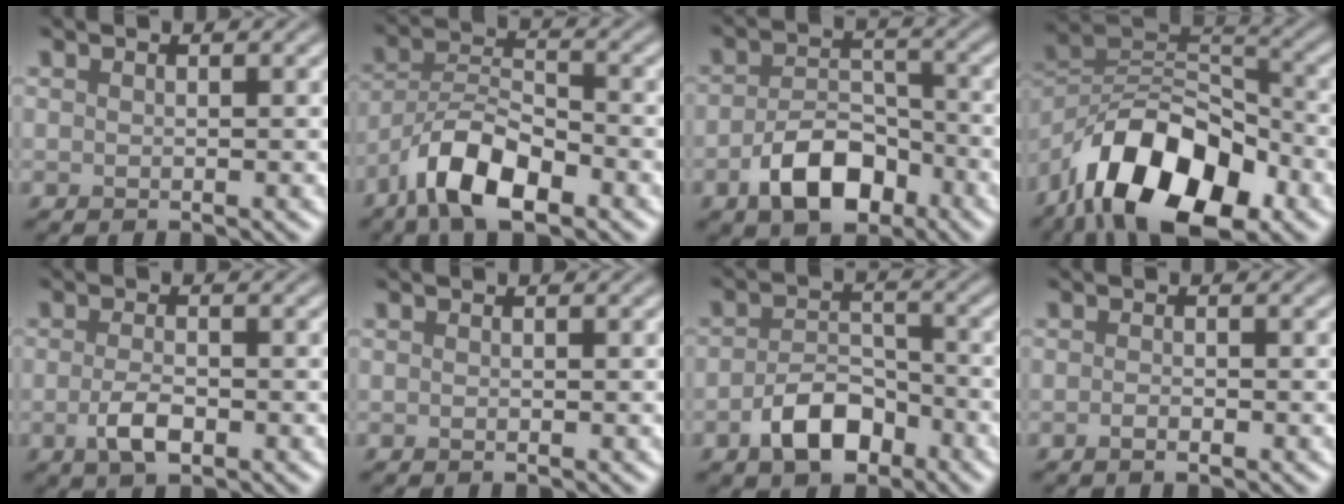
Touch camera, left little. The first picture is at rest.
{"total": 7.2, "force": [-4.5, 2.8, 4.9], "torque": [-0.080, 0.009, -0.089]}
{"total": 6.1, "force": [-3.1, 3.5, 3.8], "torque": [-0.065, -0.001, -0.055]}
{"total": 13.8, "force": [-8.1, 6.6, 9.0], "torque": [-0.147, 0.007, -0.157]}
{"total": 2.7, "force": [-1.0, 1.1, 2.3], "torque": [-0.049, -0.004, -0.022]}
{"total": 0.0}
{"total": 4.9, "force": [-2.6, 2.8, 3.0], "torque": [-0.049, 0.003, -0.049]}
{"total": 1.0, "force": [-0.5, 0.3, 0.8], "torque": [-0.014, -0.002, -0.009]}